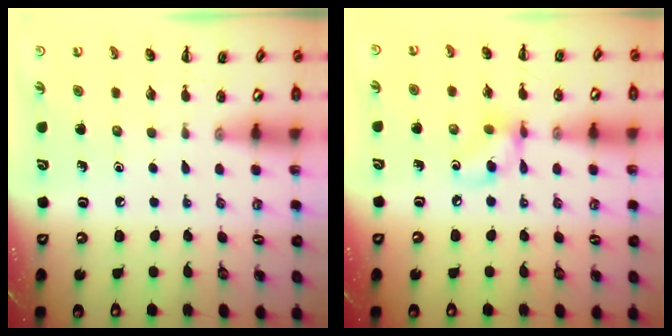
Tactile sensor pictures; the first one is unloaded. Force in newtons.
{"total": 7.7, "press": 7.7, "slide": 0.6}